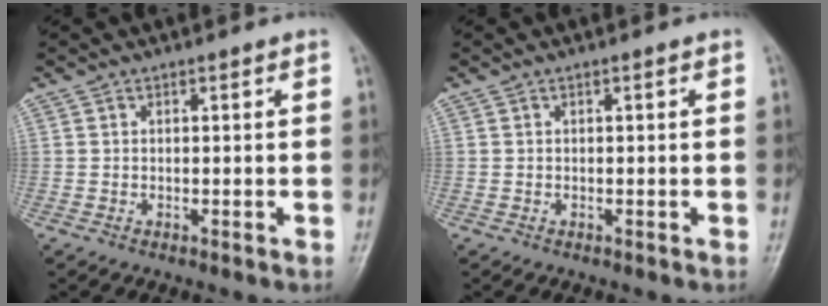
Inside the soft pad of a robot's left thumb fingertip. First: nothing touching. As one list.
[{"total": 0.0}]